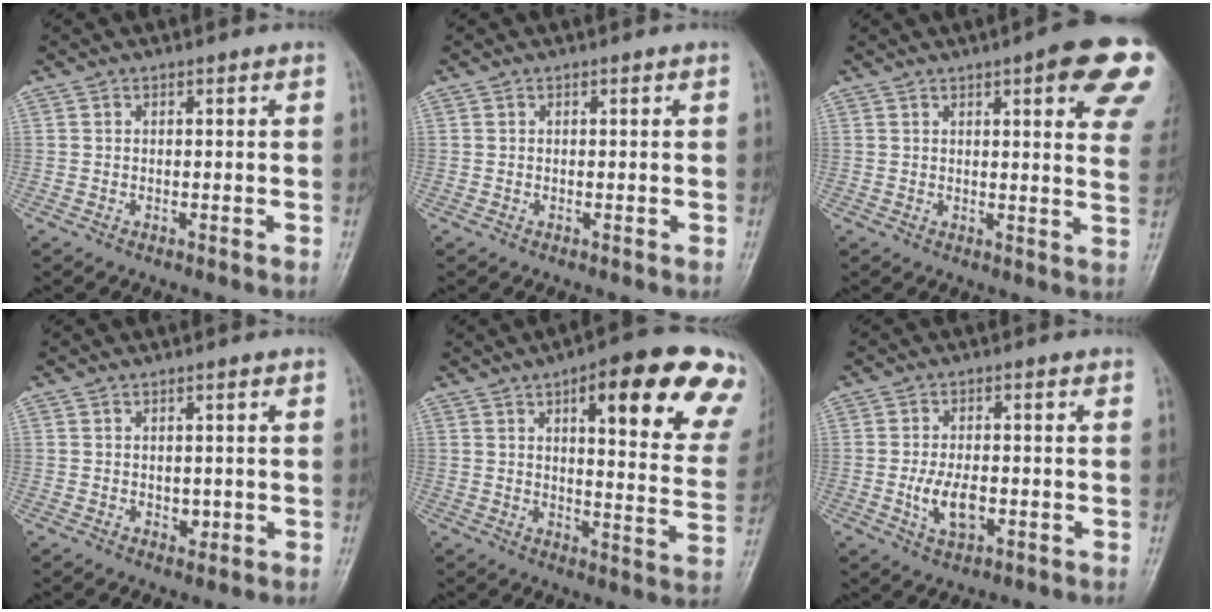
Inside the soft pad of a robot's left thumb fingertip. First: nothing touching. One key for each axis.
{"total": 0.0}
{"total": 15.8, "fx": 7.5, "fy": 3.9, "fz": 13.4, "tx": -0.138, "ty": -0.022, "tz": 0.079}
{"total": 2.3, "fx": -0.2, "fy": 1.6, "fz": 1.6, "tx": -0.011, "ty": -0.002, "tz": 0.001}
{"total": 22.0, "fx": 11.0, "fy": 6.3, "fz": 18.1, "tx": -0.200, "ty": -0.030, "tz": 0.135}
{"total": 6.1, "fx": -1.4, "fy": 3.2, "fz": 5.0, "tx": -0.093, "ty": 0.002, "tz": -0.022}